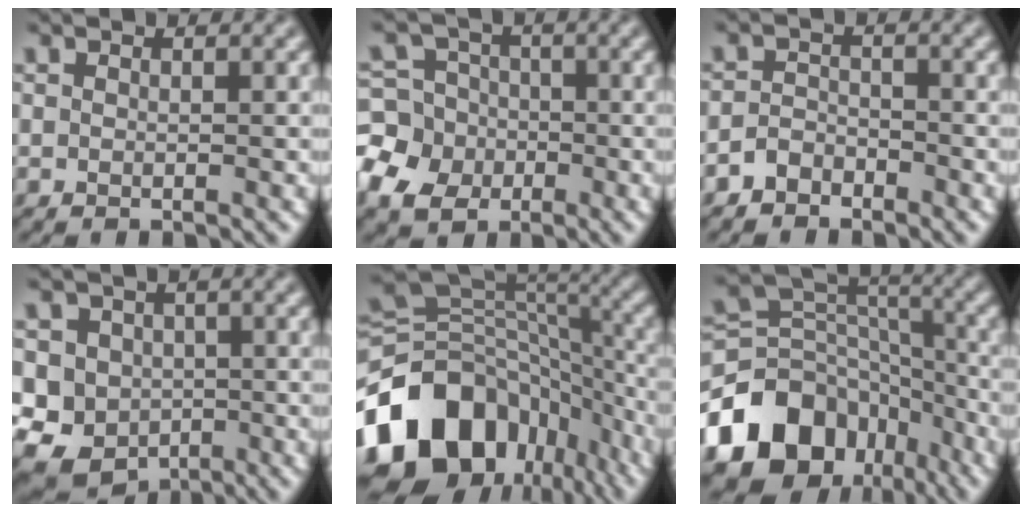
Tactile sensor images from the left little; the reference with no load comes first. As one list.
[{"total": 8.5, "force": [-3.2, 7.4, 2.8], "torque": [-0.070, -0.010, -0.087]}, {"total": 1.9, "force": [-1.6, 1.0, 0.3], "torque": [-0.002, 0.011, -0.034]}, {"total": 7.5, "force": [-1.2, 6.8, 2.8], "torque": [-0.044, 0.007, -0.046]}, {"total": 15.0, "force": [-7.3, 10.5, 7.9], "torque": [-0.168, 0.010, -0.131]}, {"total": 12.1, "force": [-6.7, 8.7, 5.2], "torque": [-0.106, 0.013, -0.123]}]